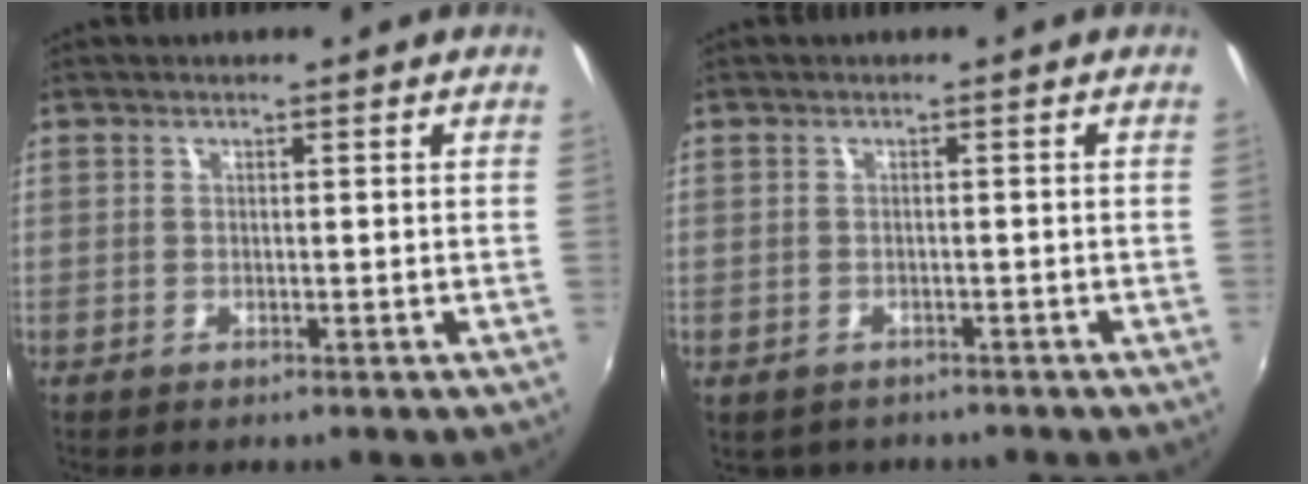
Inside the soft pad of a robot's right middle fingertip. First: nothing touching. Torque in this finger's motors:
{"motor_torque": [1.07, -1.07, 0.06, 0.08]}